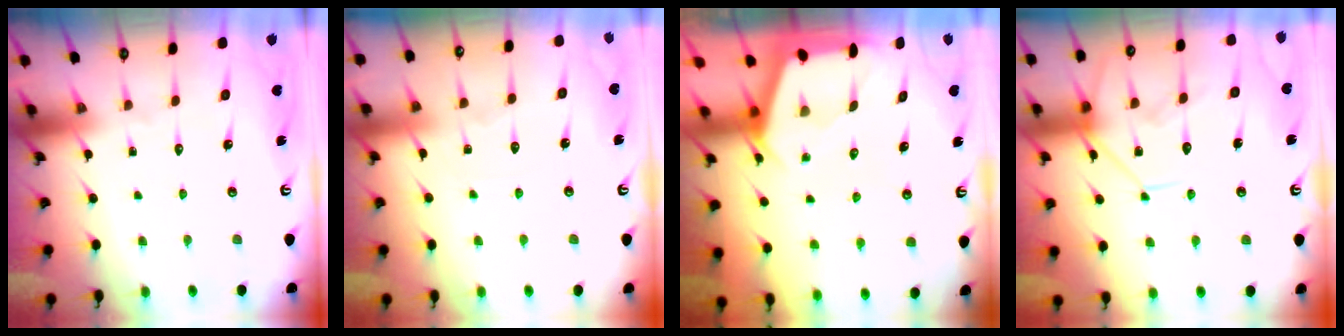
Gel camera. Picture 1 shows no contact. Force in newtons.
{"total": 4.0, "press": 3.9, "slide": 0.5}
{"total": 2.0, "press": 2.0, "slide": 0.3}
{"total": 12.9, "press": 12.9, "slide": 1.2}